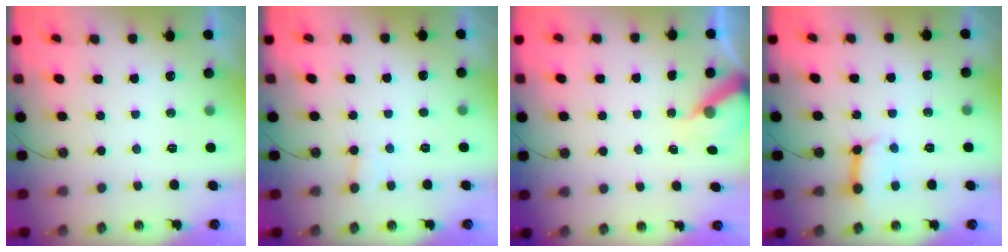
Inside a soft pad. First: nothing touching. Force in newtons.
{"total": 4.7, "press": 4.6, "slide": 0.6}
{"total": 7.0, "press": 7.0, "slide": 0.4}
{"total": 8.8, "press": 8.8, "slide": 0.9}